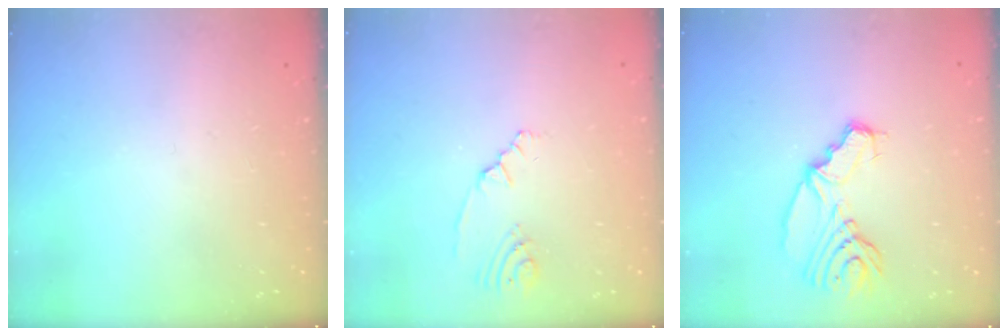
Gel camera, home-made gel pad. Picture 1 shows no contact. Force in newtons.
{"total": 2.4, "press": 2.1, "slide": 1.2}
{"total": 10.8, "press": 10.6, "slide": 2.2}